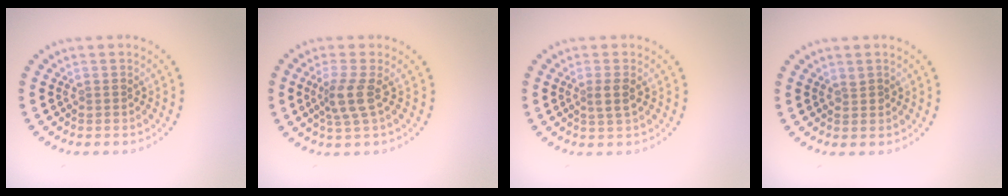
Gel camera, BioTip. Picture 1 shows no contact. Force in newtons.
{"total": 2.7, "press": 2.1, "slide": 1.7}
{"total": 1.6, "press": 1.4, "slide": 0.7}
{"total": 0.5, "press": 0.5, "slide": 0.2}